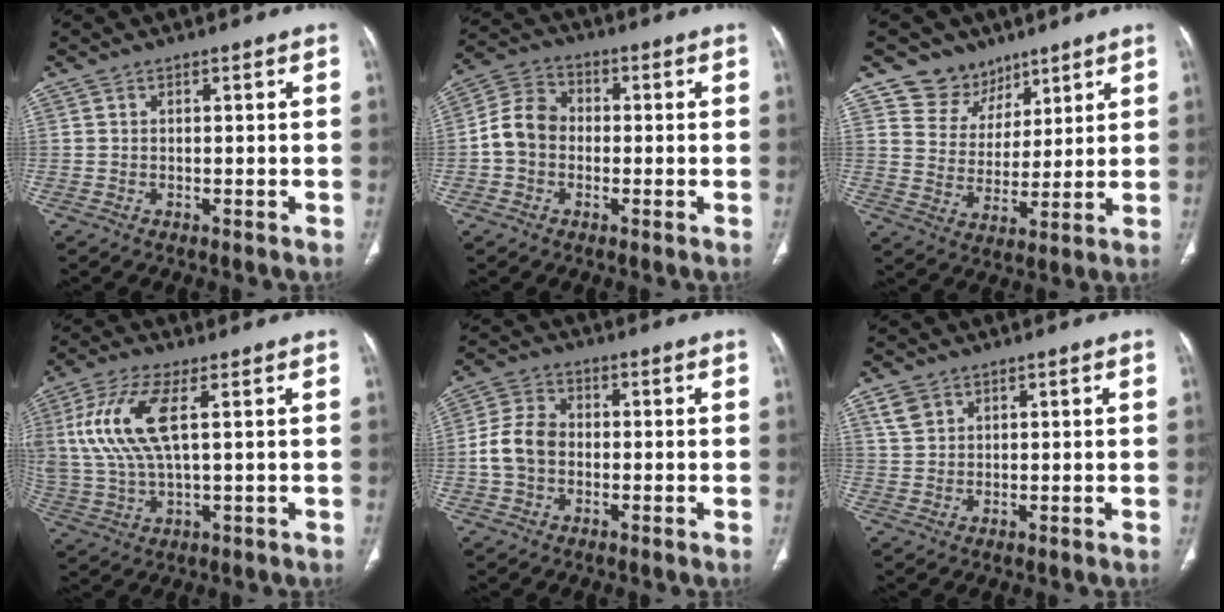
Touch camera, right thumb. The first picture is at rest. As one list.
[{"total": 7.9, "force": [-0.9, 6.5, 4.4], "torque": [-0.071, 0.028, -0.030]}, {"total": 9.1, "force": [6.4, 6.4, 0.3], "torque": [0.036, -0.049, 0.121]}, {"total": 13.5, "force": [3.4, 5.0, 12.1], "torque": [-0.292, 0.000, 0.074]}, {"total": 7.7, "force": [-0.9, 5.9, 4.9], "torque": [-0.091, 0.023, -0.025]}, {"total": 3.4, "force": [1.8, 2.6, 1.3], "torque": [-0.019, -0.003, 0.042]}]